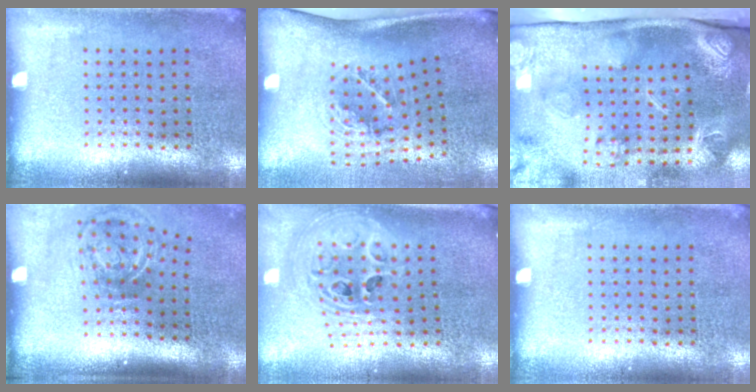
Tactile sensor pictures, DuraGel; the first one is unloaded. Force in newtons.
{"total": 2.1, "press": 1.3, "slide": 1.7}
{"total": 4.5, "press": 3.2, "slide": 3.2}
{"total": 2.0, "press": 1.2, "slide": 1.6}
{"total": 2.5, "press": 1.9, "slide": 1.6}
{"total": 0.0}